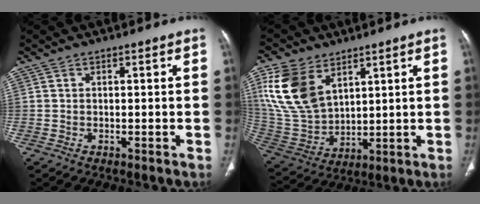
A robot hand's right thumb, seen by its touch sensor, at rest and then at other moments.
{"total": 15.8, "force": [7.4, 9.9, 9.8], "torque": [-0.195, -0.025, 0.164]}